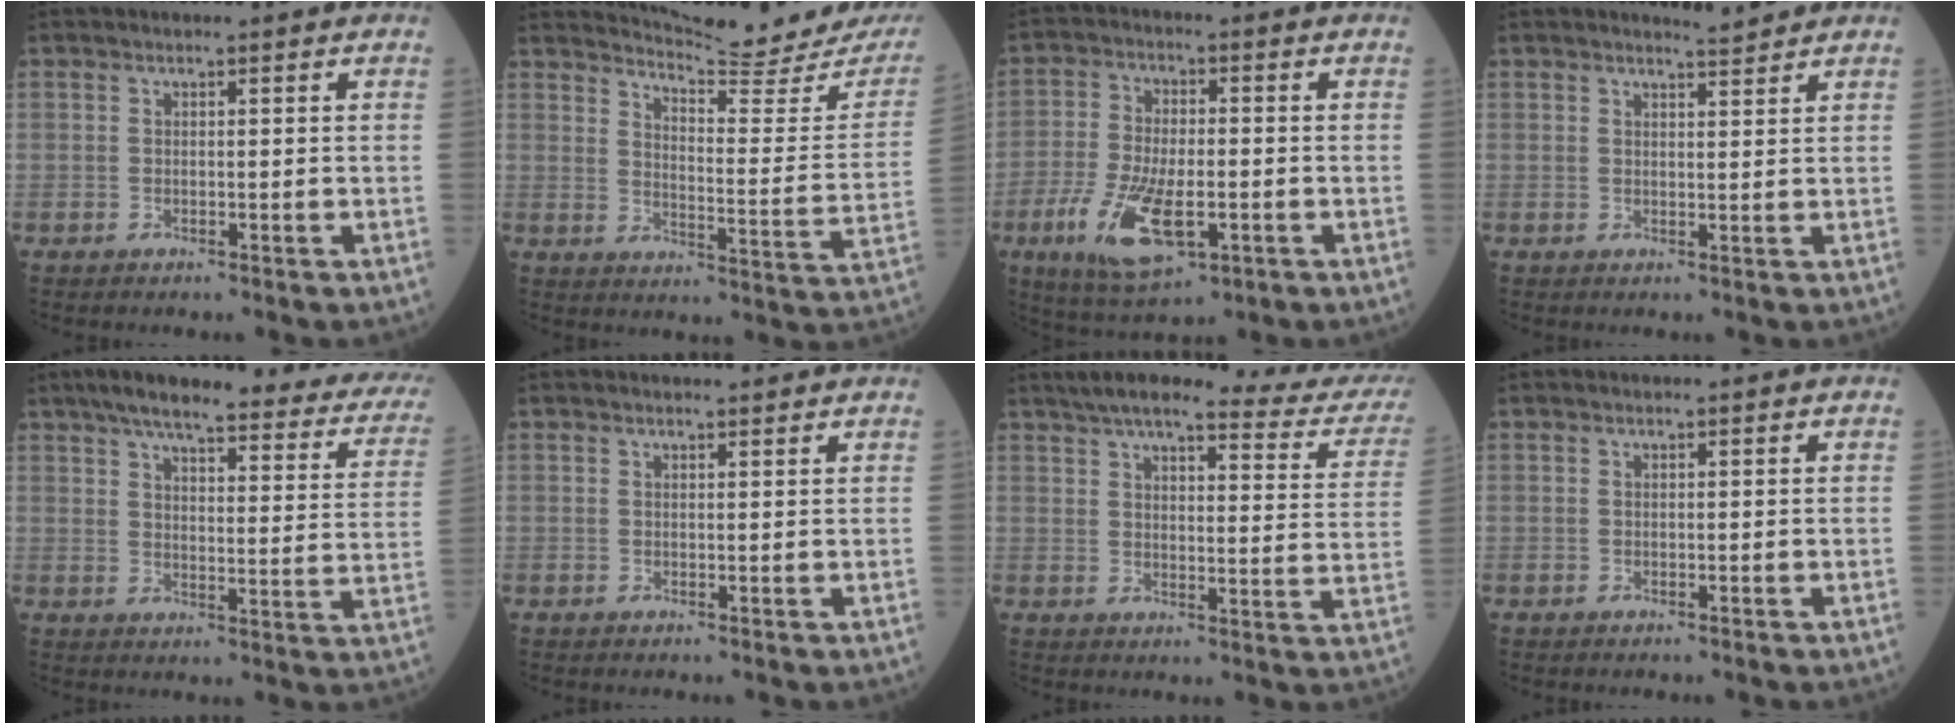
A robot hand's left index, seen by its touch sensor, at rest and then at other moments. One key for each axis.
{"total": 18.1, "fx": 17.7, "fy": 0.3, "fz": 3.9, "tx": -0.058, "ty": -0.104, "tz": 0.211}
{"total": 11.3, "fx": -4.0, "fy": 4.4, "fz": 9.6, "tx": -0.194, "ty": -0.013, "tz": -0.067}
{"total": 2.2, "fx": 2.2, "fy": -0.2, "fz": 0.1, "tx": -0.008, "ty": -0.007, "tz": 0.035}
{"total": 27.4, "fx": 22.4, "fy": 5.1, "fz": 14.8, "tx": -0.201, "ty": -0.011, "tz": 0.261}
{"total": 1.8, "fx": 1.8, "fy": 0.1, "fz": 0.4, "tx": -0.009, "ty": 0.003, "tz": 0.023}
{"total": 24.4, "fx": 21.8, "fy": 3.2, "fz": 10.6, "tx": -0.140, "ty": -0.037, "tz": 0.251}
{"total": 0.0}